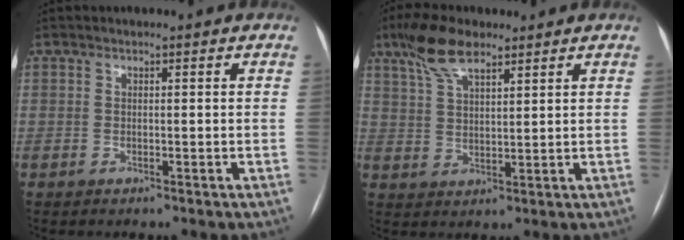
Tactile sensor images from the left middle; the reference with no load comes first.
{"total": 7.9, "force": [5.6, 2.4, 5.1], "torque": [-0.111, 0.020, 0.108]}